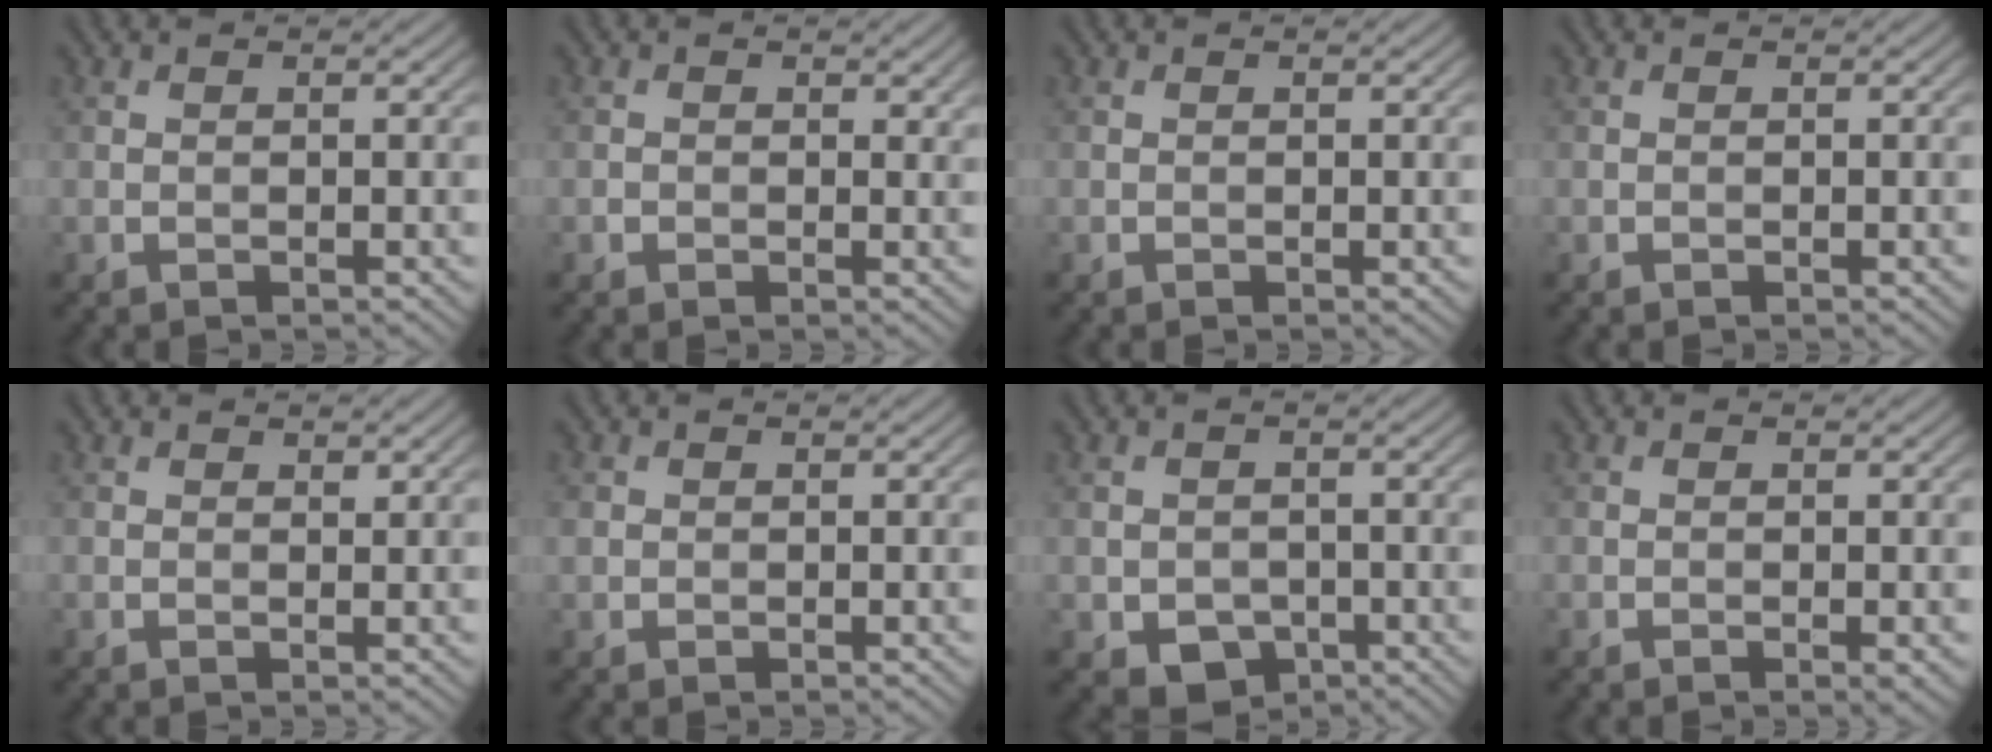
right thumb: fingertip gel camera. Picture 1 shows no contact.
{"total": 1.1, "force": [0.1, 1.0, 0.4], "torque": [-0.009, -0.006, -0.004]}
{"total": 0.0}
{"total": 0.0}
{"total": 0.8, "force": [0.7, 0.3, 0.3], "torque": [-0.004, 0.001, 0.011]}
{"total": 1.1, "force": [0.2, 1.0, 0.4], "torque": [-0.011, -0.001, 0.003]}
{"total": 3.9, "force": [-1.6, 3.1, 1.7], "torque": [-0.037, -0.017, -0.027]}
{"total": 0.7, "force": [-0.2, 0.0, 0.6], "torque": [-0.011, -0.004, -0.005]}